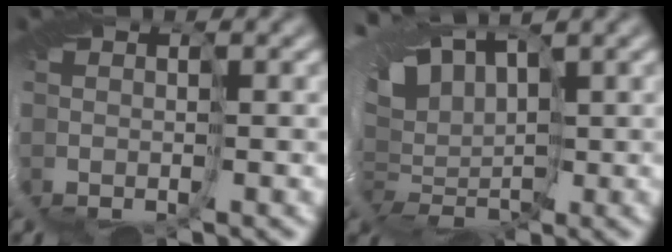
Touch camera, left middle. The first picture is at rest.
{"total": 11.3, "force": [4.1, 6.0, 8.6], "torque": [-0.159, 0.025, 0.083]}